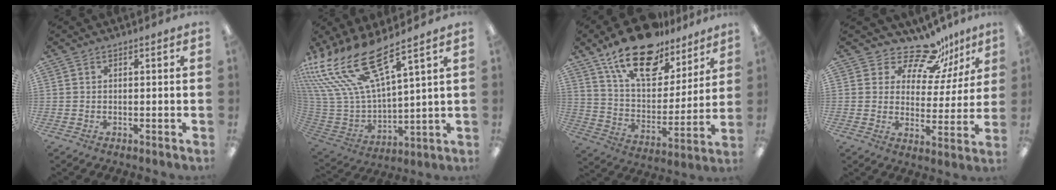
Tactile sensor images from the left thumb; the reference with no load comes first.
{"total": 20.8, "force": [14.0, 7.0, 13.7], "torque": [-0.307, -0.100, 0.247]}
{"total": 19.8, "force": [14.0, 9.3, 10.4], "torque": [-0.180, -0.080, 0.246]}
{"total": 13.6, "force": [11.2, 5.7, 5.0], "torque": [-0.085, -0.082, 0.202]}